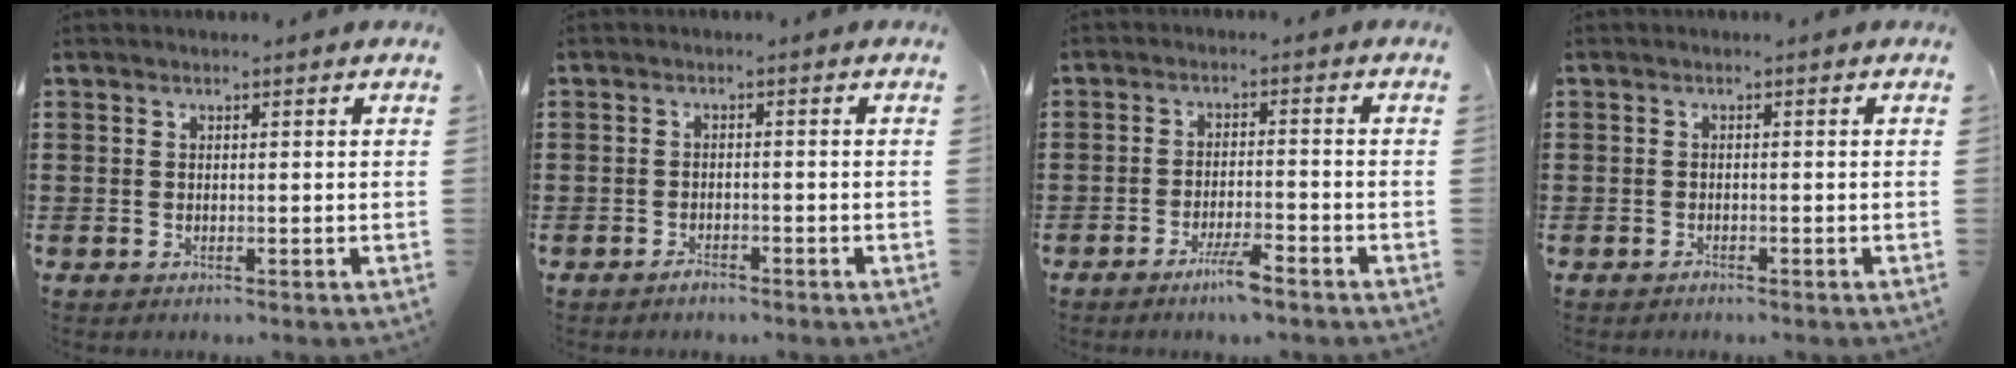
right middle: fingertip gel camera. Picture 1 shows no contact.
{"total": 1.5, "force": [-1.3, 0.5, 0.4], "torque": [-0.010, -0.001, -0.026]}
{"total": 4.1, "force": [-2.9, 0.4, 2.9], "torque": [-0.053, -0.001, -0.050]}
{"total": 0.7, "force": [-0.7, 0.2, 0.1], "torque": [-0.003, 0.001, -0.015]}